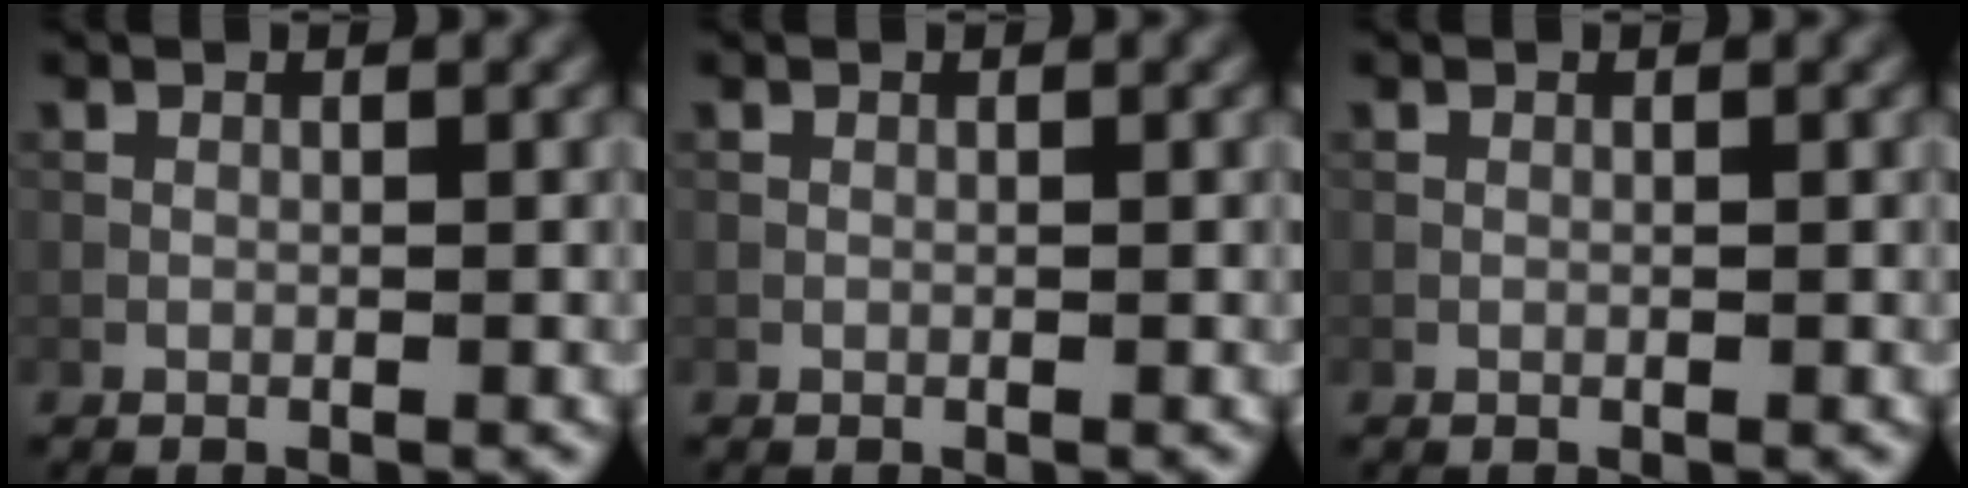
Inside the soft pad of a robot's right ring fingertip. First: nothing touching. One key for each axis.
{"total": 0.0}
{"total": 0.0}